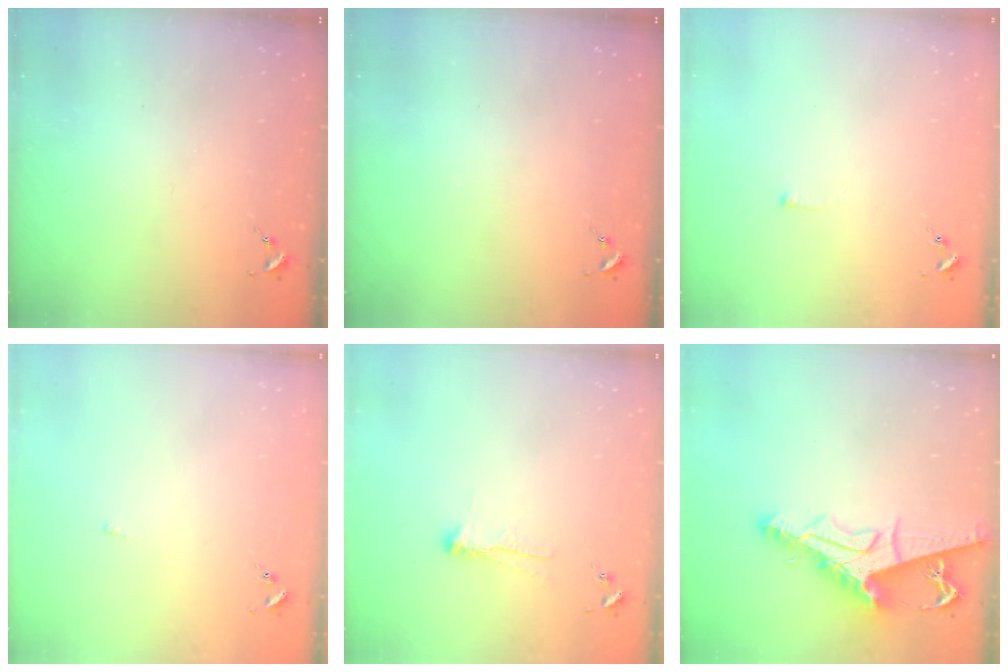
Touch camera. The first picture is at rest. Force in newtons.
{"total": 0.0}
{"total": 3.2, "press": 3.1, "slide": 0.4}
{"total": 2.0, "press": 1.9, "slide": 0.4}
{"total": 6.9, "press": 6.9, "slide": 0.9}
{"total": 12.0, "press": 12.0, "slide": 1.2}